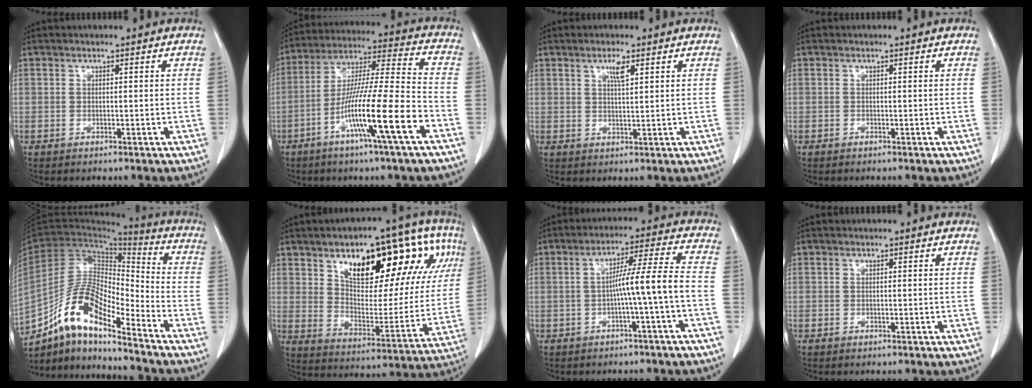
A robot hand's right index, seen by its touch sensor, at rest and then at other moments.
{"total": 15.6, "force": [-6.9, -0.6, 14.0], "torque": [-0.258, -0.007, -0.126]}
{"total": 2.8, "force": [1.5, 0.3, 2.3], "torque": [-0.043, -0.001, 0.027]}
{"total": 0.0}
{"total": 13.2, "force": [-10.0, 3.1, 8.1], "torque": [-0.156, 0.028, -0.181]}
{"total": 24.0, "force": [11.1, 9.1, 19.2], "torque": [-0.263, 0.032, 0.172]}
{"total": 7.3, "force": [-1.9, -1.5, 6.9], "torque": [-0.114, 0.019, -0.027]}
{"total": 0.0}